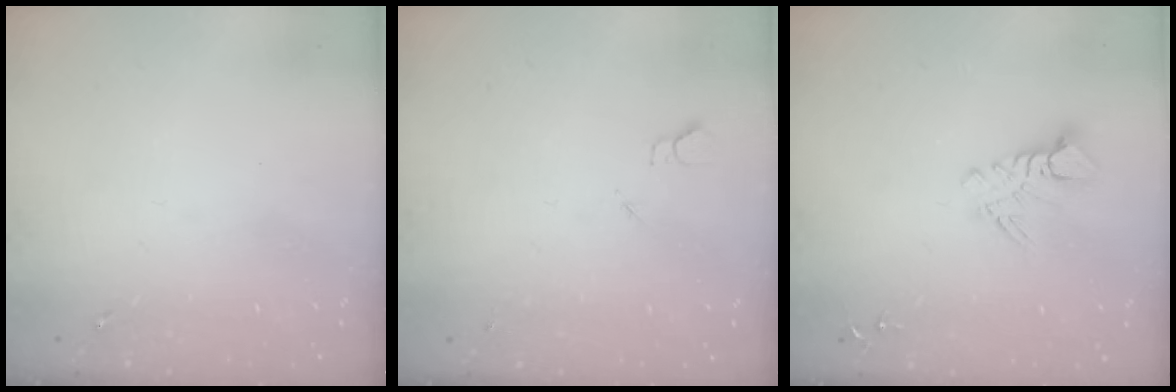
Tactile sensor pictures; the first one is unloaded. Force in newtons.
{"total": 2.7, "press": 2.6, "slide": 0.3}
{"total": 7.5, "press": 7.5, "slide": 0.7}